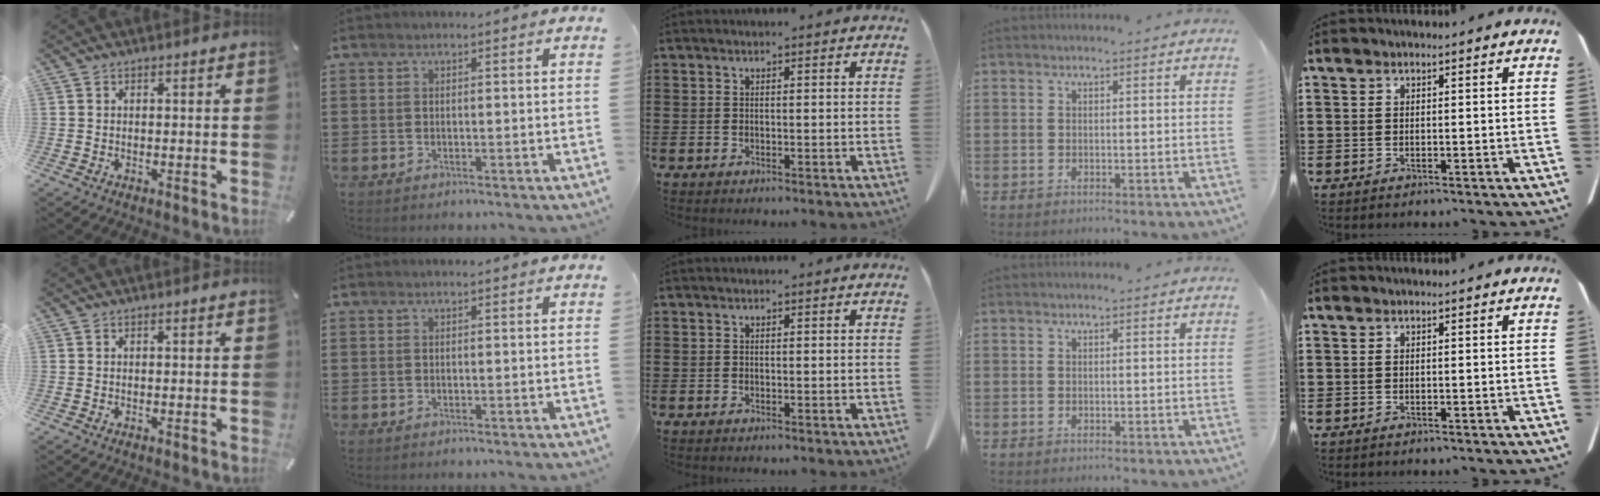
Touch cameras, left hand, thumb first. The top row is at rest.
{}